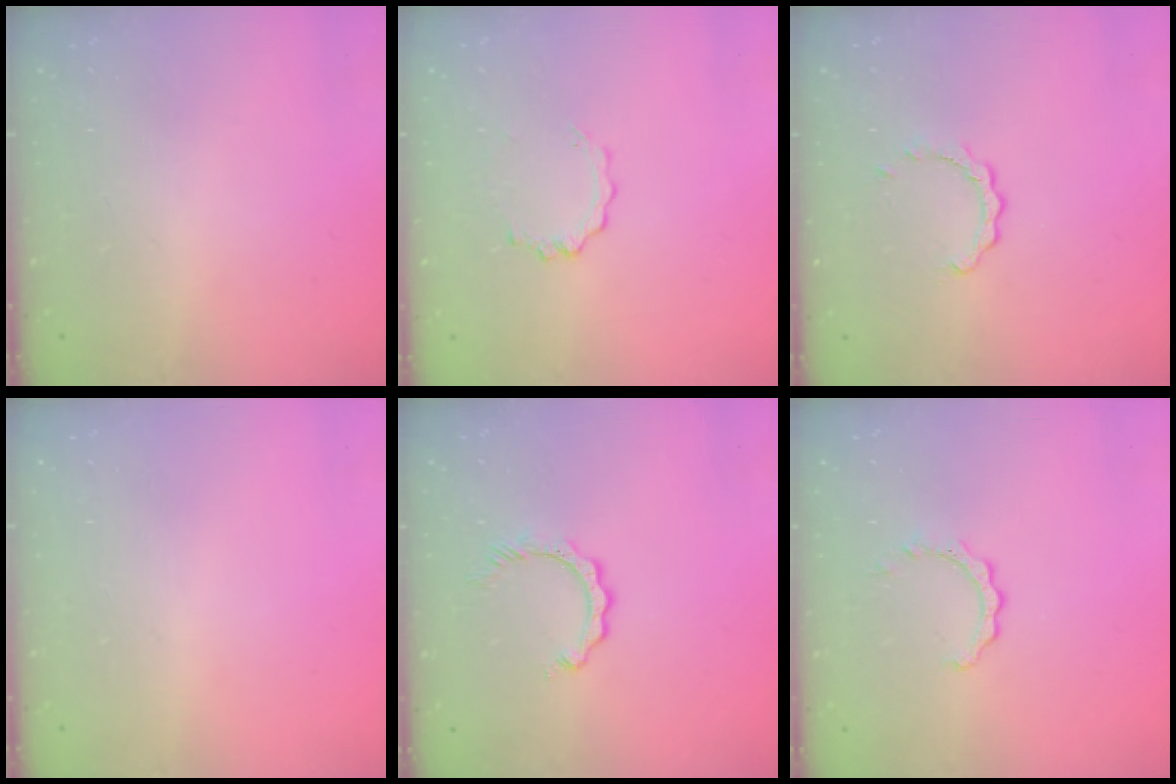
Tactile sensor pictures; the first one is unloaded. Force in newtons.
{"total": 3.5, "press": 3.5, "slide": 0.2}
{"total": 2.9, "press": 2.9, "slide": 0.4}
{"total": 0.0}
{"total": 2.8, "press": 2.8, "slide": 0.5}
{"total": 2.4, "press": 2.4, "slide": 0.3}